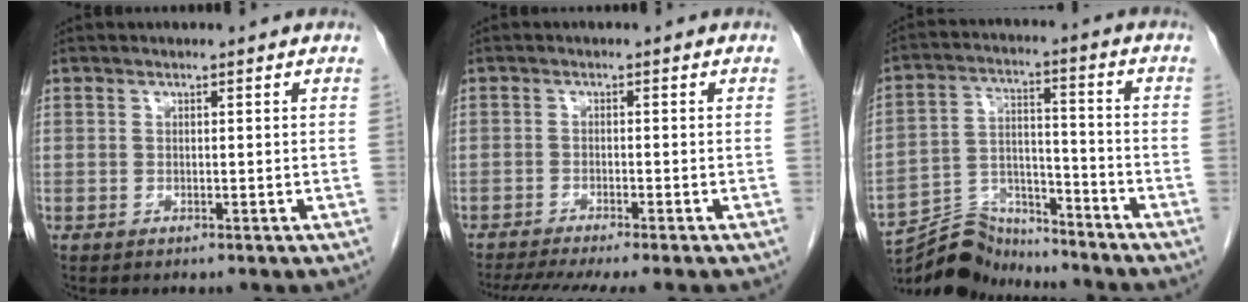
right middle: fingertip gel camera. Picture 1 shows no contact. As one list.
[{"total": 10.1, "force": [-8.6, 0.3, 5.3], "torque": [-0.066, -0.014, -0.128]}, {"total": 10.9, "force": [-10.7, 2.1, 1.0], "torque": [-0.020, 0.021, -0.194]}]